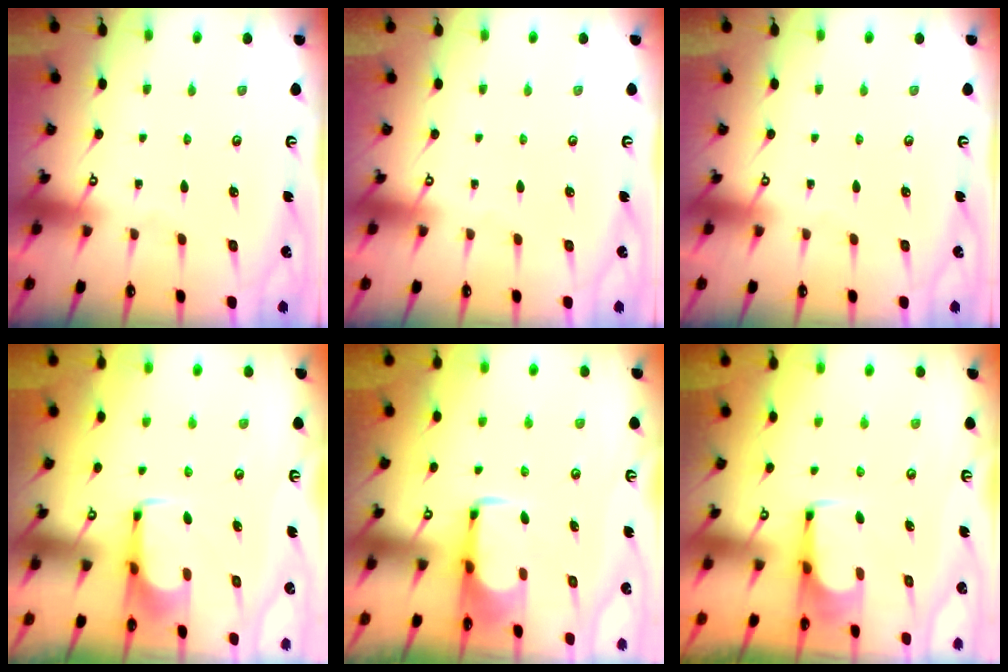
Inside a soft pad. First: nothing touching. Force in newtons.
{"total": 0.0}
{"total": 0.0}
{"total": 1.6, "press": 1.5, "slide": 0.5}
{"total": 1.7, "press": 1.6, "slide": 0.5}
{"total": 3.6, "press": 3.6, "slide": 0.2}